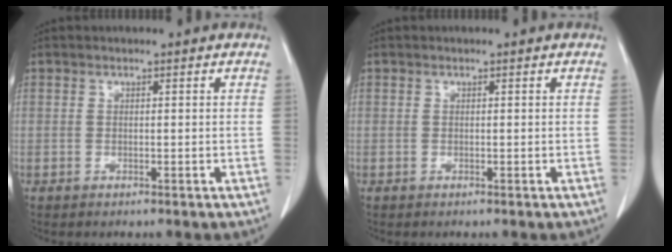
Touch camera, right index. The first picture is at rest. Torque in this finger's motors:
{"motor_torque": [-0.03, 0.03, 0.00, 0.00]}